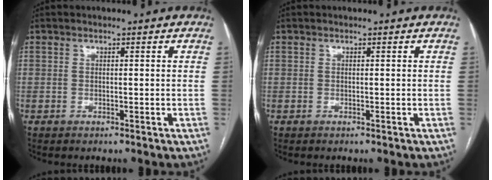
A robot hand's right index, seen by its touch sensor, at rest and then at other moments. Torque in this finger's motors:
{"motor_torque": [0.35, 0.09, -0.02, 0.00]}